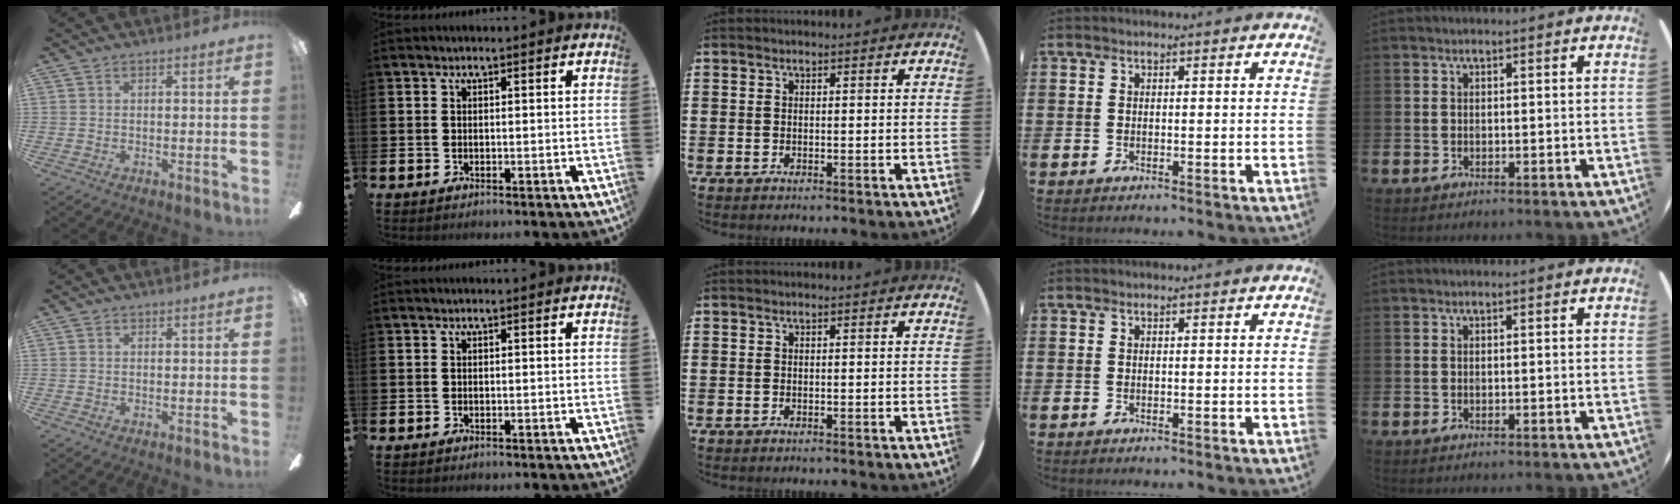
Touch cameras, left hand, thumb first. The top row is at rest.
{}